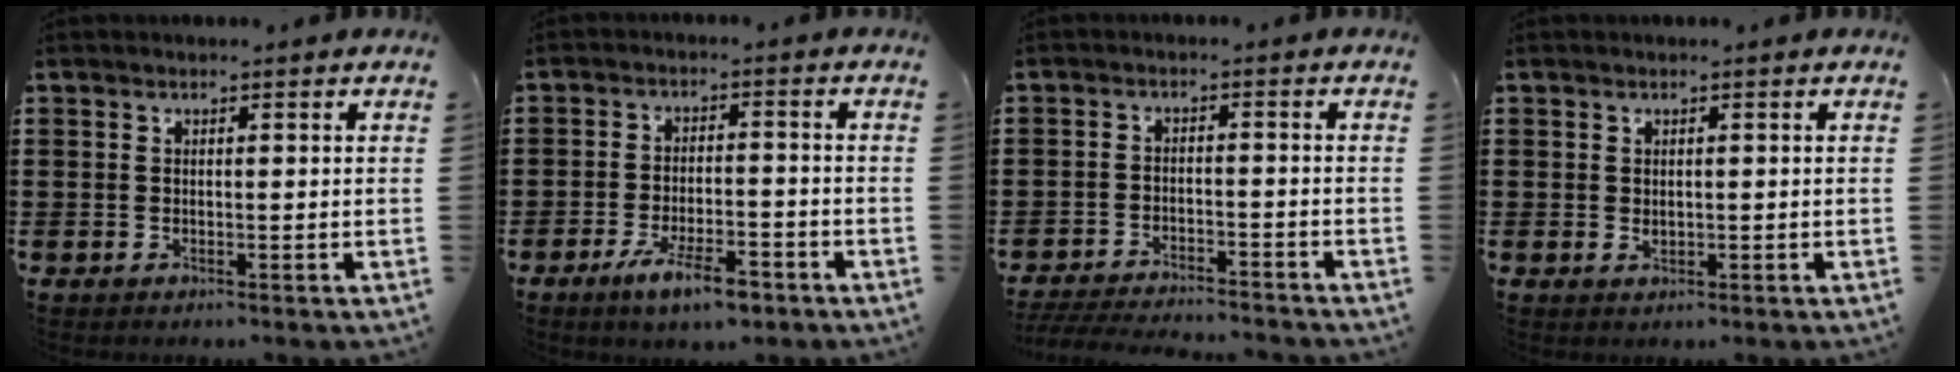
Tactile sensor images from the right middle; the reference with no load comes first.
{"total": 6.5, "force": [-4.2, 1.8, 4.7], "torque": [-0.091, 0.001, -0.076]}
{"total": 4.1, "force": [-4.0, 0.1, 0.8], "torque": [-0.021, -0.003, -0.085]}
{"total": 0.7, "force": [0.2, 0.5, 0.5], "torque": [-0.011, 0.004, 0.002]}